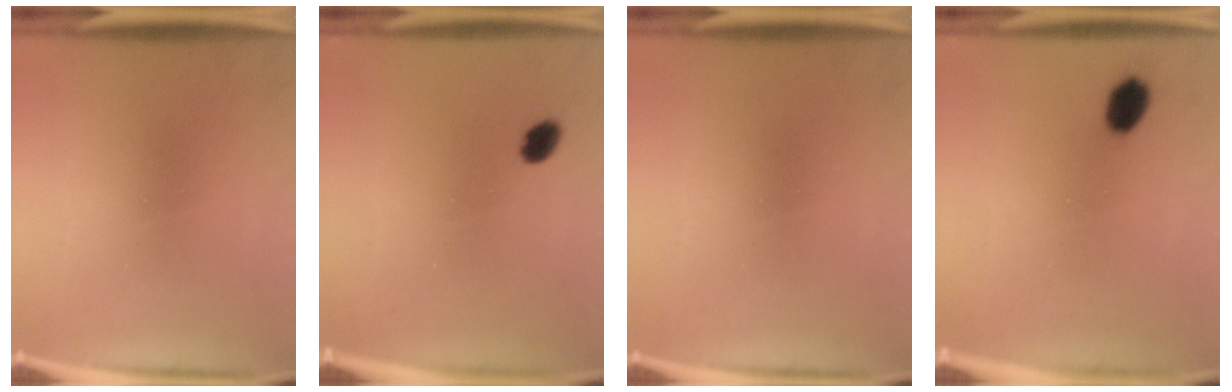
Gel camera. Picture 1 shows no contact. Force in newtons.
{"total": 2.8}
{"total": 0.0}
{"total": 5.5}